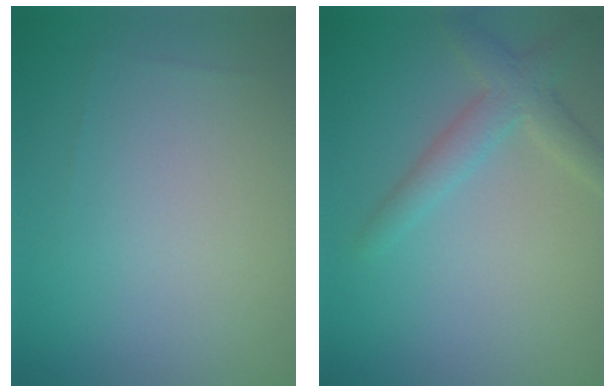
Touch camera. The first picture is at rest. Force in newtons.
{"total": 3.0, "press": 3.0, "slide": 0.1}